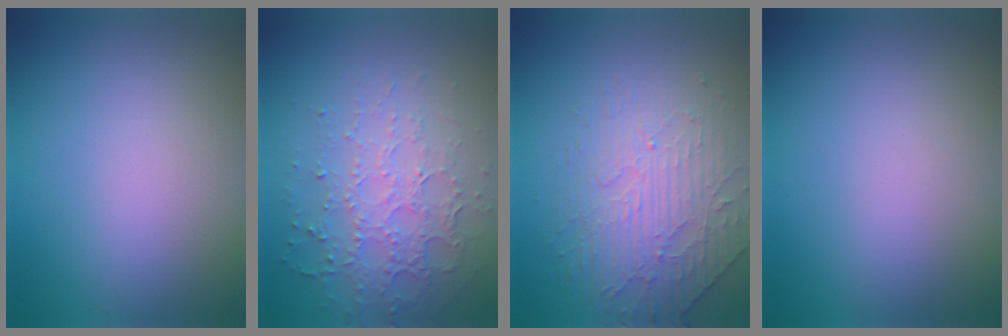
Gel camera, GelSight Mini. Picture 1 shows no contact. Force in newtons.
{"total": 4.9, "press": 3.3, "slide": 3.6}
{"total": 4.7, "press": 3.5, "slide": 3.1}
{"total": 0.0}